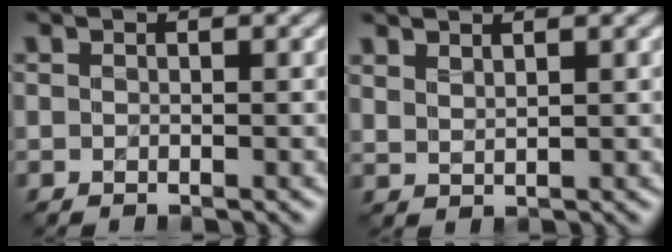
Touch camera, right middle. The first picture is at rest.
{"total": 1.3, "force": [1.2, -0.1, 0.2], "torque": [-0.006, -0.001, 0.032]}